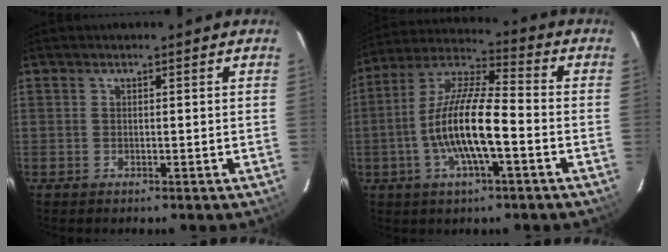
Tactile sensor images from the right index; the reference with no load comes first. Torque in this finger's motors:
{"motor_torque": [1.50, -0.64, 0.95, 0.21]}